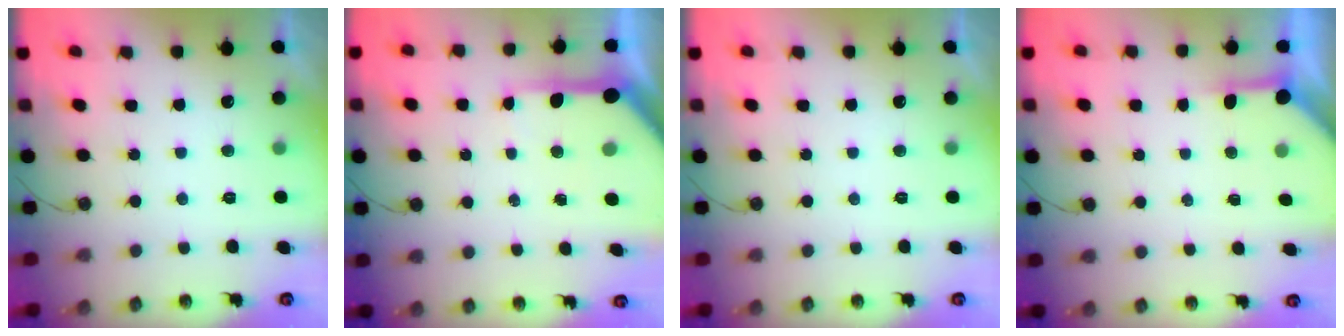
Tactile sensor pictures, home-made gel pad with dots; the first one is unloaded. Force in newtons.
{"total": 10.2, "press": 10.2, "slide": 1.2}
{"total": 0.0}
{"total": 3.9, "press": 3.9, "slide": 0.4}